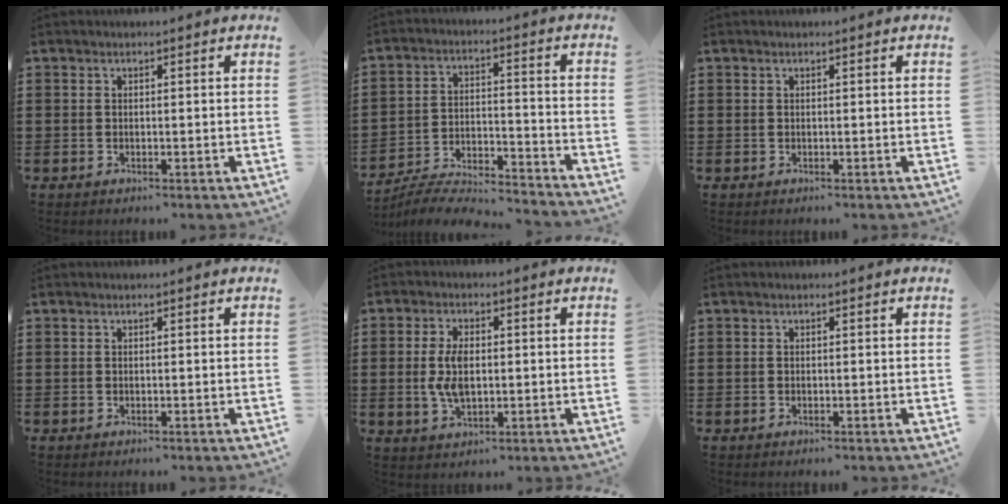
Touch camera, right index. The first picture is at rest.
{"total": 6.2, "force": [-6.1, 0.2, 1.2], "torque": [-0.031, -0.001, -0.124]}
{"total": 0.0}
{"total": 0.0}
{"total": 5.6, "force": [0.1, 2.9, 4.8], "torque": [-0.109, 0.002, -0.002]}
{"total": 0.0}